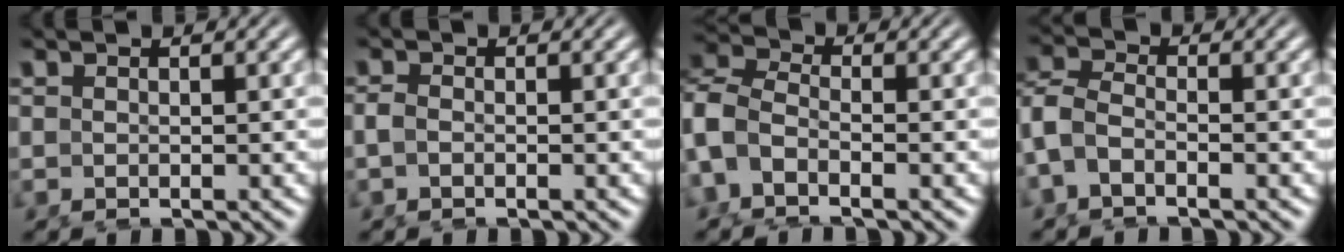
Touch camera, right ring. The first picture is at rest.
{"total": 0.8, "force": [-0.6, -0.1, 0.6], "torque": [-0.016, -0.007, -0.008]}
{"total": 7.4, "force": [-1.4, 6.1, 3.9], "torque": [-0.113, -0.021, -0.029]}
{"total": 5.0, "force": [-1.5, 4.0, 2.8], "torque": [-0.075, -0.016, -0.029]}